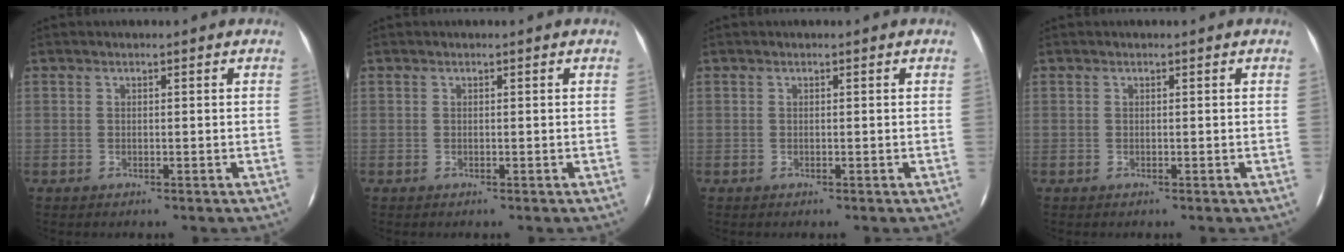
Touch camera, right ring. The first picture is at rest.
{"total": 0.0}
{"total": 0.0}
{"total": 0.0}